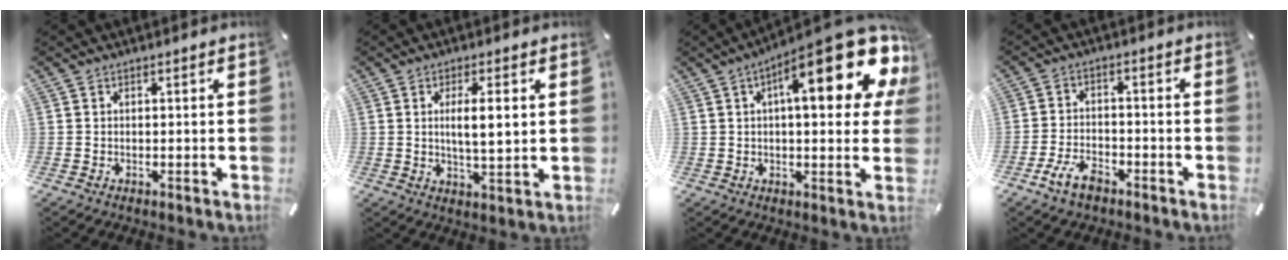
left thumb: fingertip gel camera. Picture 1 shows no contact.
{"total": 6.8, "force": [1.5, 1.5, 6.4], "torque": [-0.109, -0.005, 0.020]}
{"total": 23.1, "force": [9.6, 7.5, 19.6], "torque": [-0.269, -0.054, 0.146]}
{"total": 6.8, "force": [-4.4, 3.6, 3.7], "torque": [-0.088, 0.018, -0.085]}